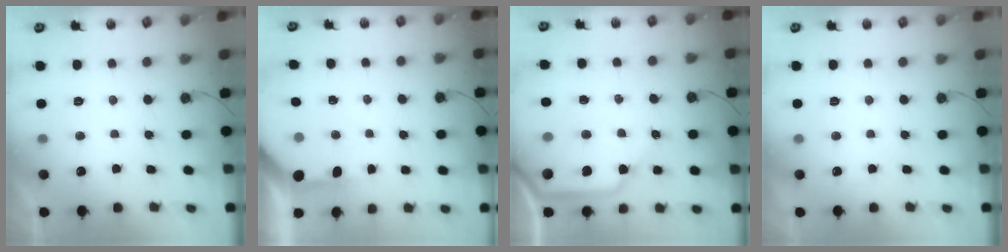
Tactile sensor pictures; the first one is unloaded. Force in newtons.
{"total": 3.8, "press": 3.7, "slide": 0.2}
{"total": 10.8, "press": 10.7, "slide": 1.3}
{"total": 0.0}